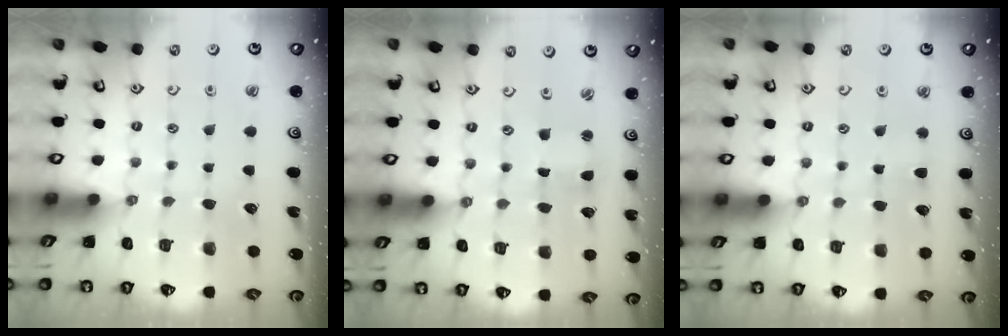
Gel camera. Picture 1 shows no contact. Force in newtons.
{"total": 1.2, "press": 1.1, "slide": 0.3}
{"total": 2.7, "press": 2.7, "slide": 0.4}